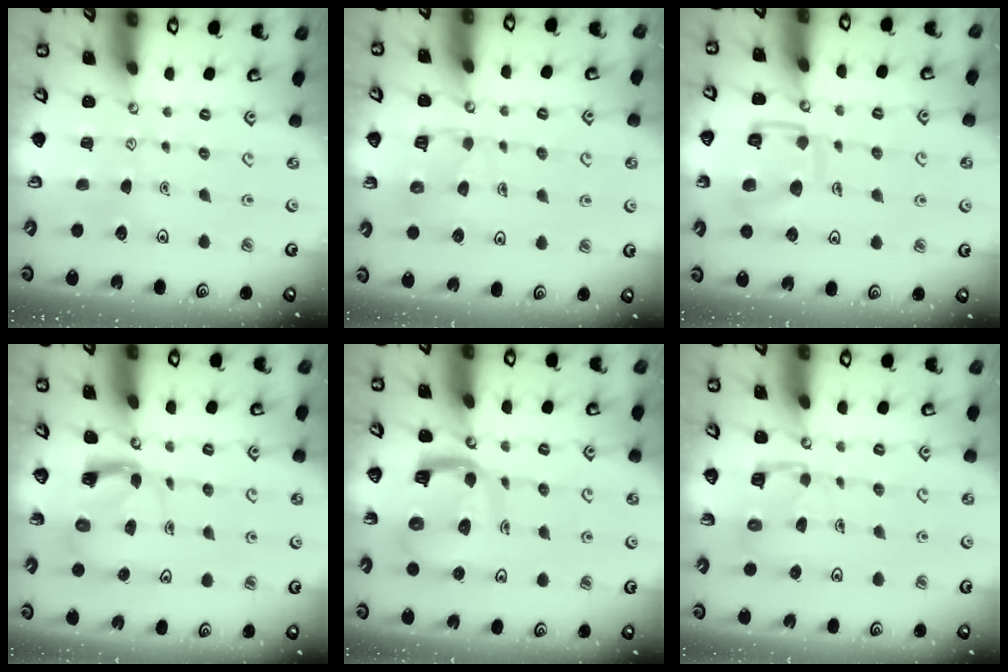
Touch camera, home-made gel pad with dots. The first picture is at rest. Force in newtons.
{"total": 6.3, "press": 6.3, "slide": 0.5}
{"total": 12.2, "press": 12.2, "slide": 0.9}
{"total": 3.7, "press": 3.6, "slide": 0.6}
{"total": 10.0, "press": 9.9, "slide": 1.2}
{"total": 3.9, "press": 3.9, "slide": 0.2}